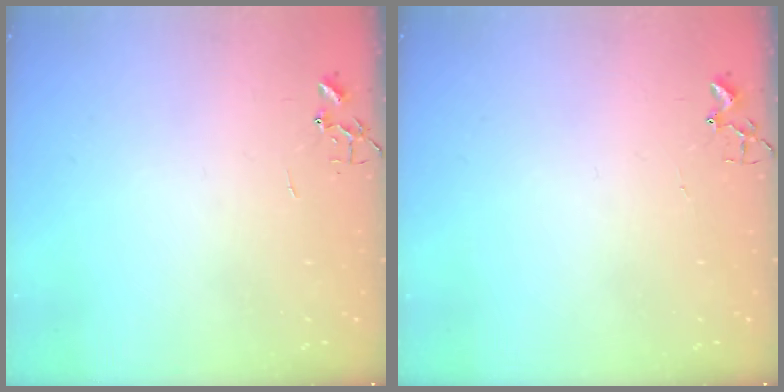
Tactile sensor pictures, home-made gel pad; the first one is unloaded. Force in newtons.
{"total": 1.7, "press": 1.6, "slide": 0.2}